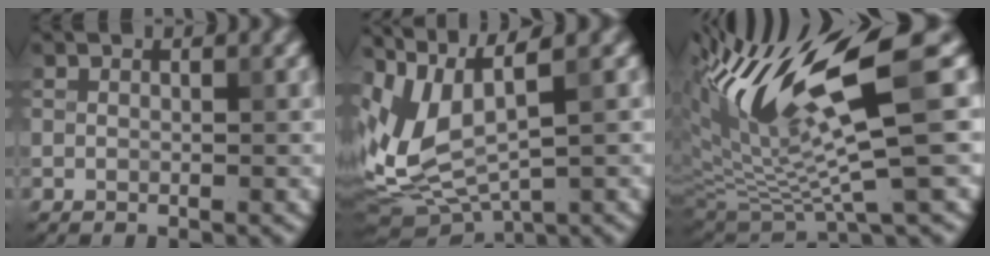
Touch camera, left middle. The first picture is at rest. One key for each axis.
{"total": 7.3, "fx": 2.0, "fy": 2.8, "fz": 6.4, "tx": -0.147, "ty": -0.002, "tz": 0.047}
{"total": 12.1, "fx": 3.8, "fy": 2.6, "fz": 11.2, "tx": -0.206, "ty": 0.001, "tz": 0.077}